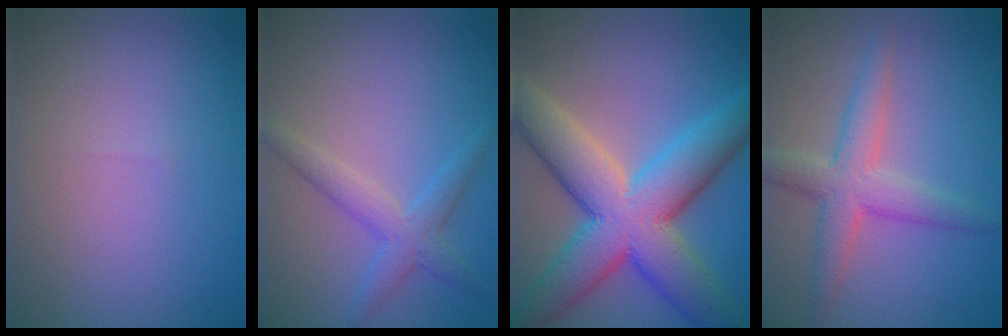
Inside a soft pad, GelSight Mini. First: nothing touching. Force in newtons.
{"total": 3.0, "press": 3.0, "slide": 0.1}
{"total": 12.0, "press": 11.9, "slide": 0.8}
{"total": 4.3, "press": 4.3, "slide": 0.1}